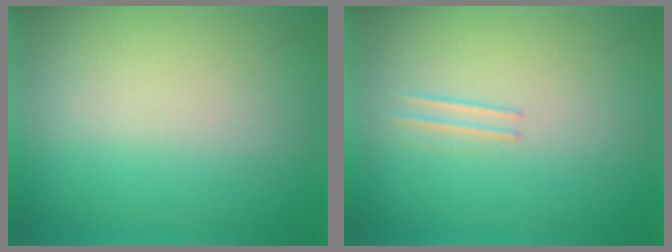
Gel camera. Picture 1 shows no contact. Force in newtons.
{"total": 1.2}